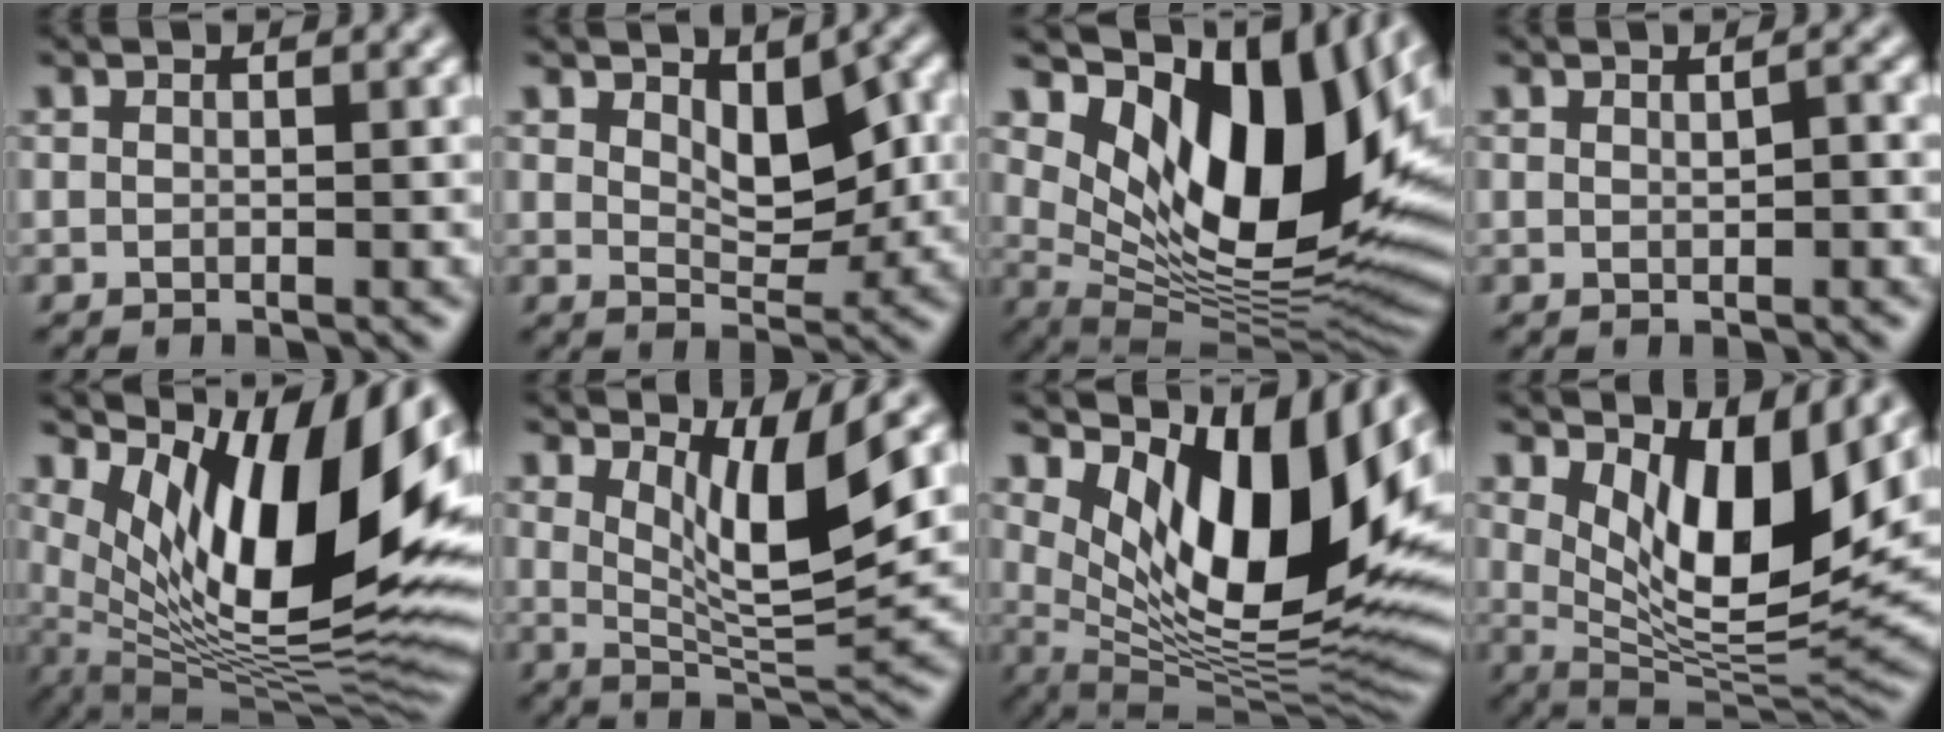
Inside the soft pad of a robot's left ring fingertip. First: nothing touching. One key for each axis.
{"total": 4.5, "fx": 1.6, "fy": 2.2, "fz": 3.6, "tx": -0.058, "ty": -0.006, "tz": 0.027}
{"total": 15.5, "fx": 5.3, "fy": 7.6, "fz": 12.4, "tx": -0.192, "ty": -0.010, "tz": 0.097}
{"total": 0.9, "fx": 0.3, "fy": 0.2, "fz": 0.9, "tx": -0.015, "ty": 0.002, "tz": 0.005}
{"total": 15.3, "fx": 4.9, "fy": 5.8, "fz": 13.2, "tx": -0.212, "ty": -0.011, "tz": 0.082}
{"total": 6.6, "fx": 2.7, "fy": 1.5, "fz": 5.9, "tx": -0.098, "ty": -0.018, "tz": 0.049}
{"total": 14.4, "fx": 4.7, "fy": 6.0, "fz": 12.2, "tx": -0.189, "ty": -0.013, "tz": 0.089}
{"total": 9.5, "fx": 3.5, "fy": 3.4, "fz": 8.1, "tx": -0.134, "ty": -0.028, "tz": 0.067}